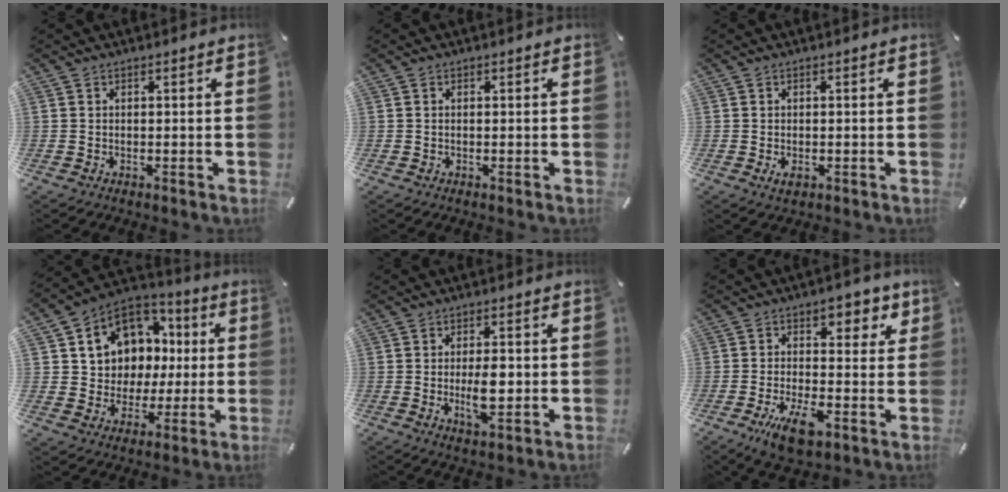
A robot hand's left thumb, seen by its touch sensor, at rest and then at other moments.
{"total": 0.5, "force": [0.0, 0.3, 0.4], "torque": [-0.009, 0.001, 0.000]}
{"total": 1.7, "force": [-0.5, 1.1, 1.3], "torque": [-0.030, -0.002, -0.010]}
{"total": 10.6, "force": [3.2, 9.8, 2.3], "torque": [-0.055, -0.036, 0.071]}
{"total": 6.7, "force": [-0.4, 3.0, 6.0], "torque": [-0.109, -0.011, -0.013]}
{"total": 13.3, "force": [-1.5, 8.1, 10.4], "torque": [-0.137, -0.002, -0.026]}